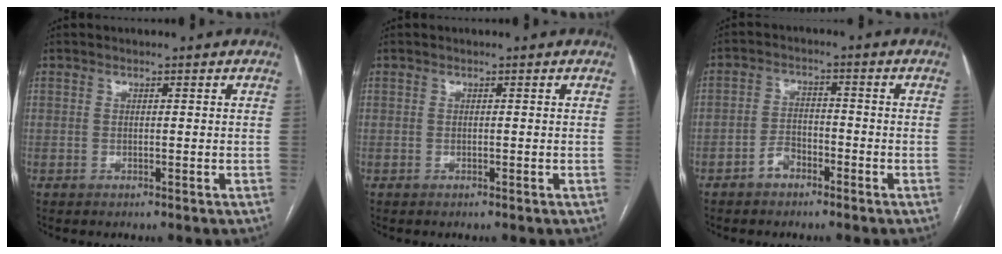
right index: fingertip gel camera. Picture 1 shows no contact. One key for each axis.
{"total": 0.0}
{"total": 3.5, "fx": -2.3, "fy": 2.1, "fz": 1.6, "tx": -0.026, "ty": 0.009, "tz": -0.039}